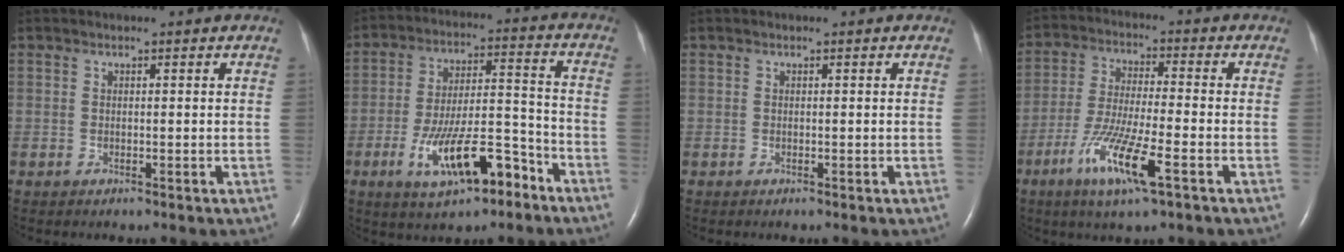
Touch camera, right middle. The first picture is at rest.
{"total": 12.9, "force": [-7.1, 3.6, 10.1], "torque": [-0.178, 0.011, -0.114]}
{"total": 0.0}
{"total": 10.6, "force": [-5.1, 0.8, 9.3], "torque": [-0.187, -0.020, -0.095]}